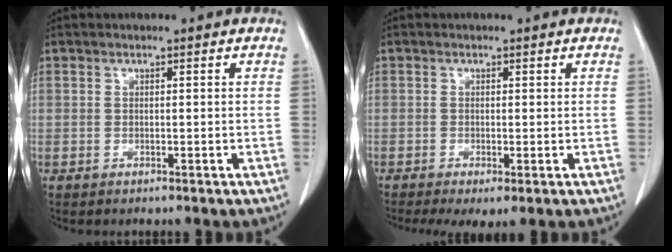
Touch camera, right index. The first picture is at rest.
{"total": 3.5, "force": [-1.8, 1.1, 2.8], "torque": [-0.049, -0.013, -0.026]}